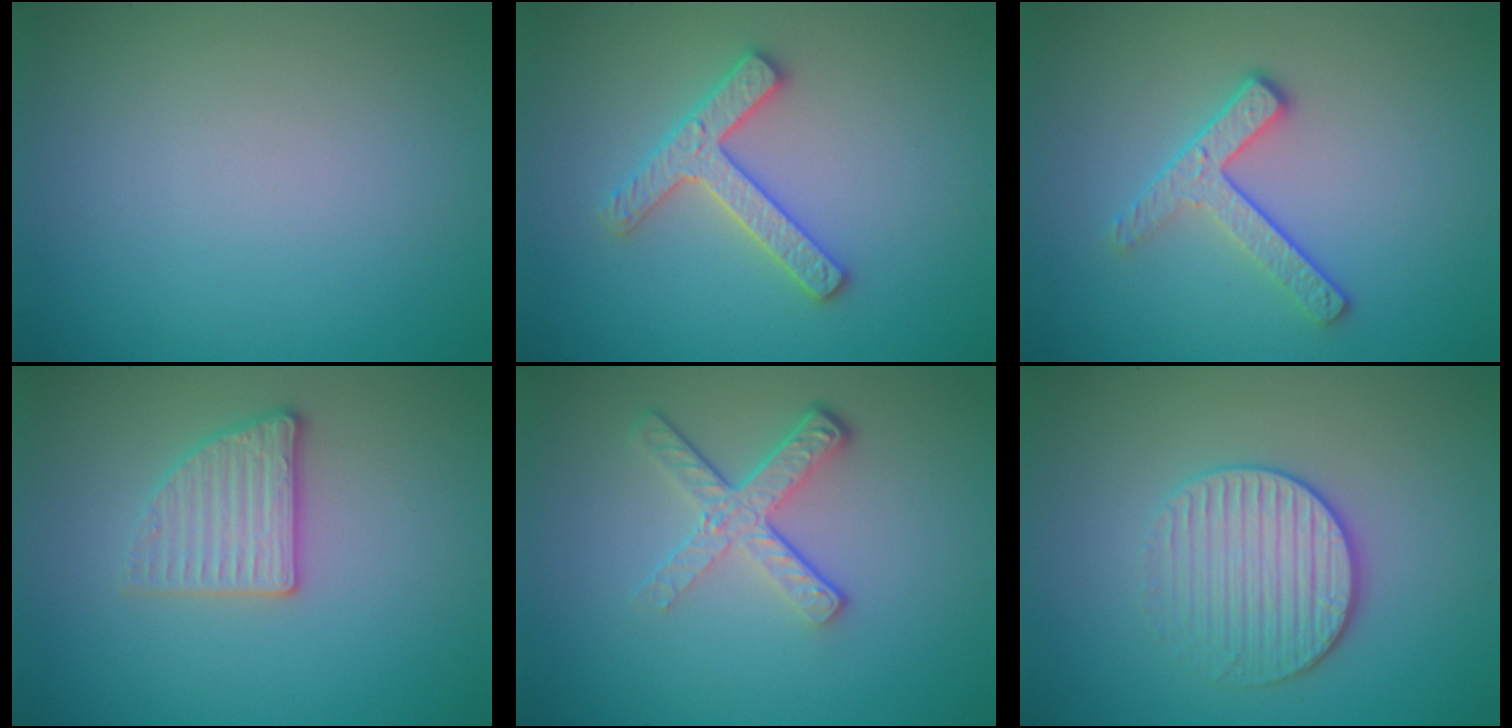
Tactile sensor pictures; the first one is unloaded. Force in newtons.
{"total": 2.8, "press": 2.8, "slide": 0.6}
{"total": 2.9, "press": 2.3, "slide": 1.7}
{"total": 2.7, "press": 2.6, "slide": 0.8}
{"total": 4.1, "press": 2.7, "slide": 3.0}
{"total": 3.3, "press": 3.1, "slide": 1.2}